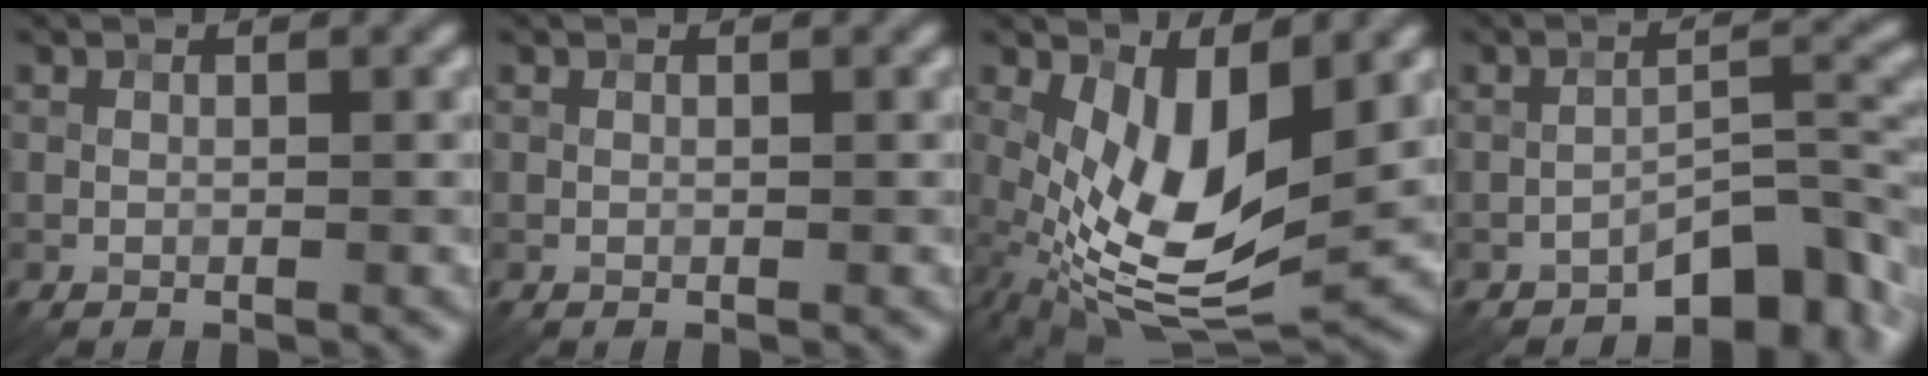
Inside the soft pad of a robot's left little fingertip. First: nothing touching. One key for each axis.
{"total": 0.0}
{"total": 10.0, "fx": 0.4, "fy": 4.6, "fz": 8.9, "tx": -0.184, "ty": -0.021, "tz": 0.007}
{"total": 6.3, "fx": -4.3, "fy": 2.3, "fz": 4.0, "tx": -0.045, "ty": 0.015, "tz": -0.067}